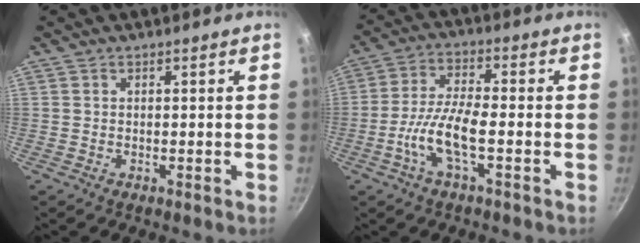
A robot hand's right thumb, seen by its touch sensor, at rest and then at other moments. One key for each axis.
{"total": 9.2, "fx": -3.0, "fy": 2.7, "fz": 8.2, "tx": -0.168, "ty": 0.025, "tz": -0.068}